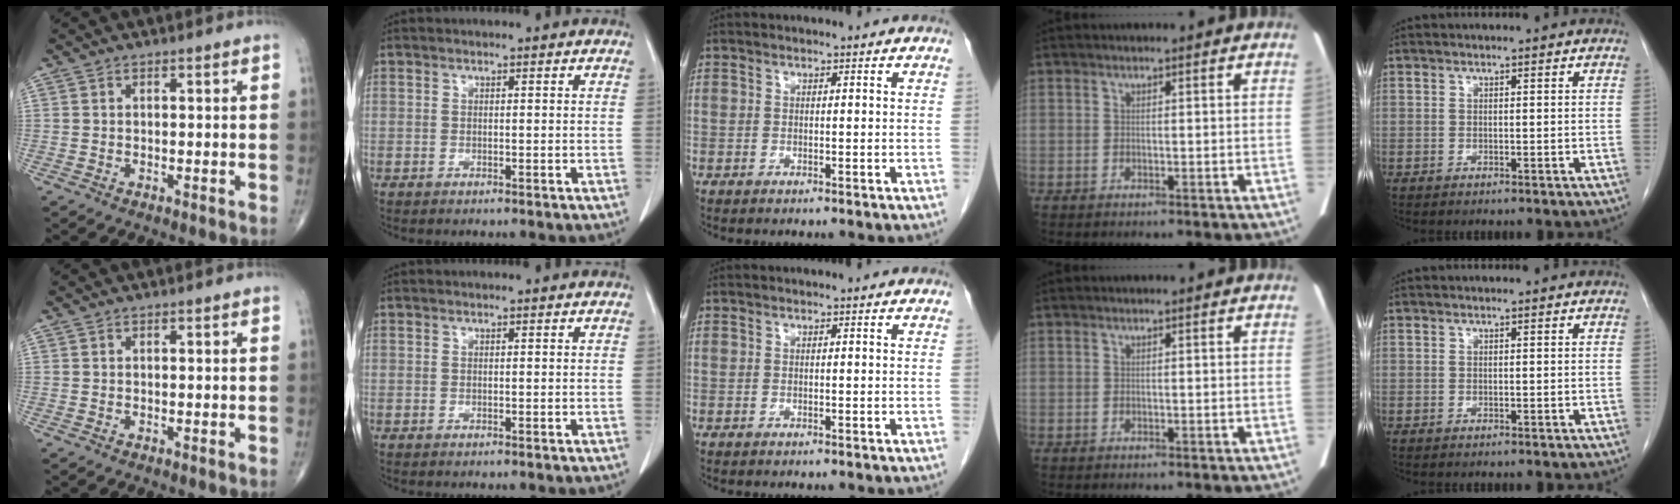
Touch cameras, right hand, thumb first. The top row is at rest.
{}